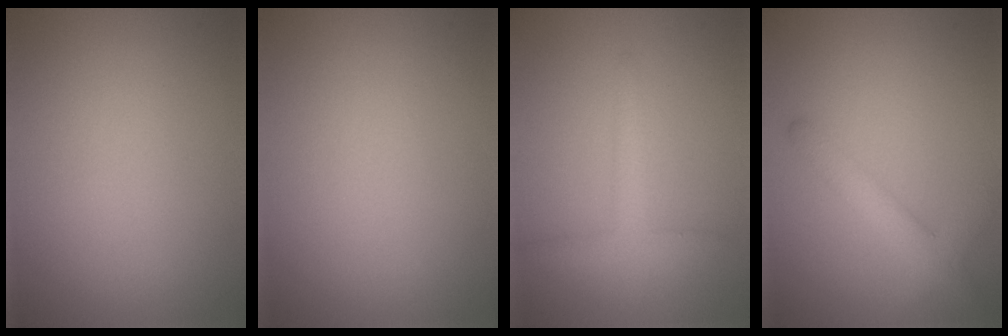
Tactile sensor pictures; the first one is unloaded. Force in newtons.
{"total": 0.0}
{"total": 2.4, "press": 2.4, "slide": 0.2}
{"total": 2.2, "press": 2.2, "slide": 0.2}